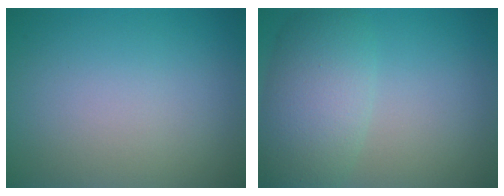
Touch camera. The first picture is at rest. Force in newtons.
{"total": 5.9, "press": 5.9, "slide": 0.1}